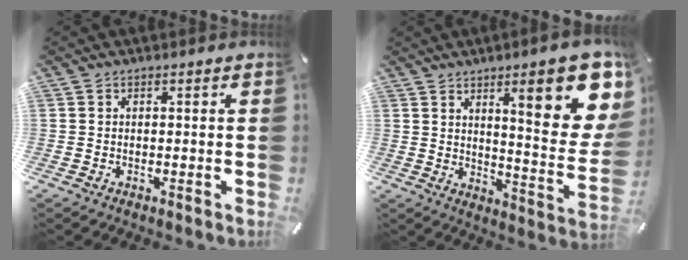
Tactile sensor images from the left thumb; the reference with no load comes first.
{"total": 19.5, "force": [9.8, 5.8, 15.8], "torque": [-0.207, -0.066, 0.144]}